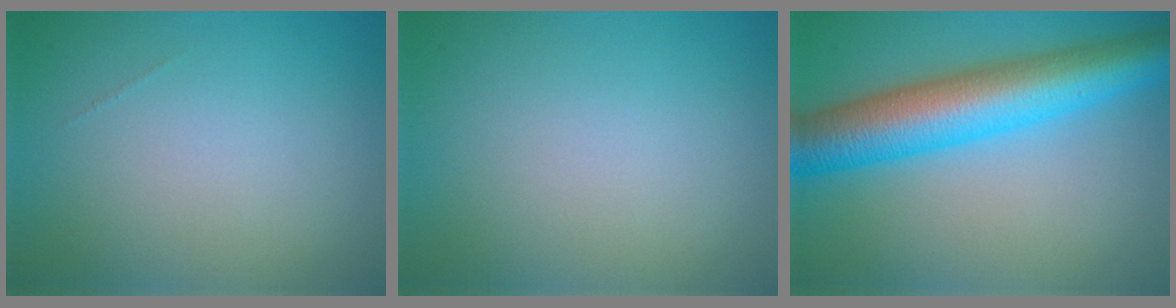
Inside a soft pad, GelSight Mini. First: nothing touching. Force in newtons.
{"total": 0.0}
{"total": 9.8, "press": 9.8, "slide": 0.1}